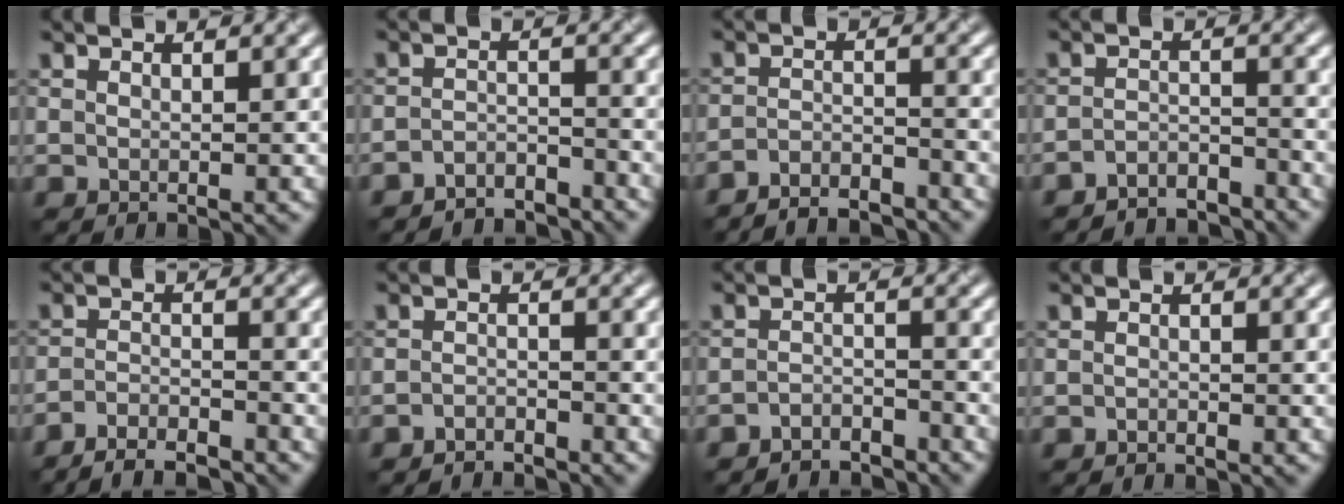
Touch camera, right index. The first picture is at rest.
{"total": 3.7, "force": [-3.7, 0.2, 0.1], "torque": [-0.014, -0.003, -0.065]}
{"total": 4.2, "force": [-4.2, 0.4, 0.6], "torque": [-0.017, 0.002, -0.070]}
{"total": 4.1, "force": [-4.1, 0.4, 0.2], "torque": [-0.015, -0.003, -0.072]}
{"total": 4.6, "force": [-4.3, 0.6, 1.3], "torque": [-0.032, 0.001, -0.076]}
{"total": 2.0, "force": [-2.0, 0.0, -0.2], "torque": [0.000, 0.002, -0.035]}
{"total": 3.3, "force": [-3.3, 0.2, 0.0], "torque": [-0.011, -0.002, -0.058]}
{"total": 0.8, "force": [-0.7, -0.2, -0.3], "torque": [-0.008, 0.003, -0.011]}